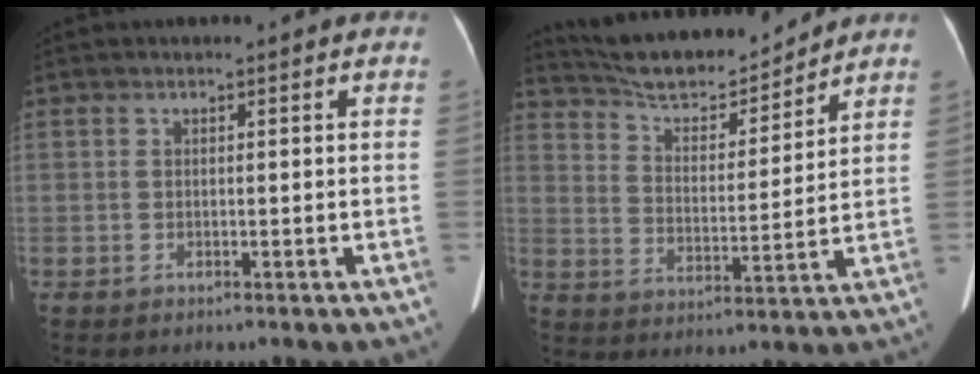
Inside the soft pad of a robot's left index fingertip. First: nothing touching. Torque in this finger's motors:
{"motor_torque": [0.57, -1.09, 0.00, -0.01]}